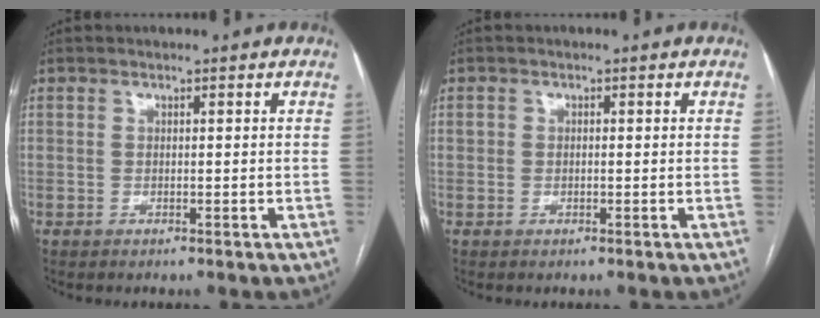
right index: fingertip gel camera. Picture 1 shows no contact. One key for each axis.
{"total": 0.9, "fx": 0.1, "fy": 0.8, "fz": 0.4, "tx": -0.012, "ty": 0.010, "tz": 0.004}